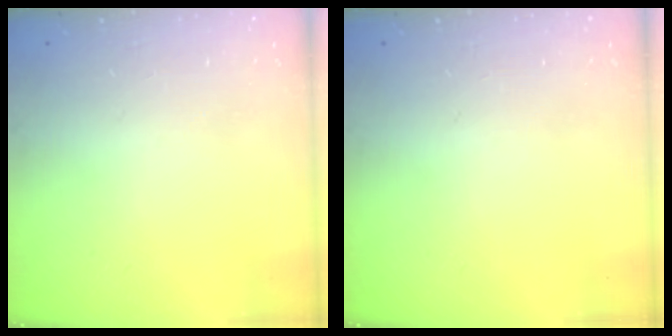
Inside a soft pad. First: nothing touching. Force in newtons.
{"total": 0.0}